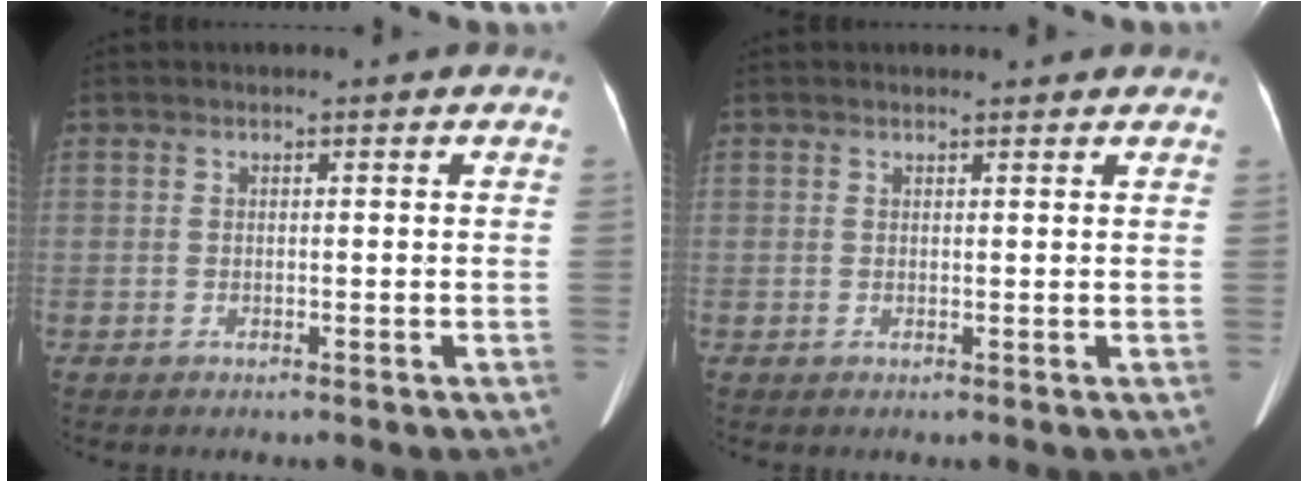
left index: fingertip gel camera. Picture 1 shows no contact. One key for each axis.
{"total": 2.8, "fx": 2.6, "fy": 0.6, "fz": 0.8, "tx": -0.012, "ty": 0.014, "tz": 0.028}